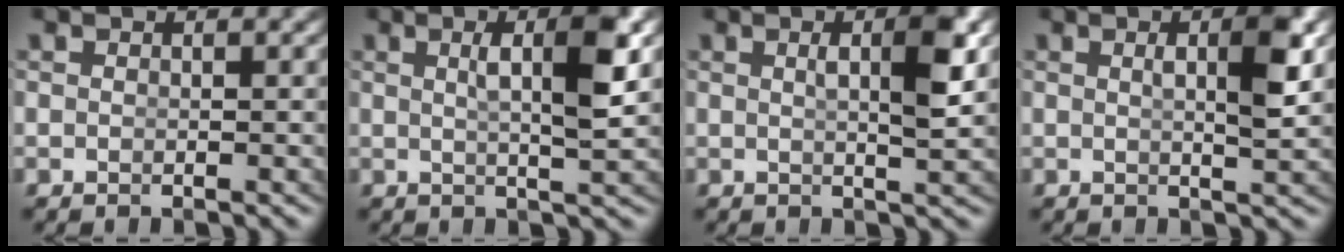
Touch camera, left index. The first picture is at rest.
{"total": 4.7, "force": [0.9, 0.1, 4.6], "torque": [-0.069, -0.004, 0.022]}
{"total": 3.8, "force": [0.7, 0.0, 3.7], "torque": [-0.054, -0.006, 0.017]}
{"total": 3.4, "force": [0.6, -0.1, 3.4], "torque": [-0.050, -0.009, 0.016]}